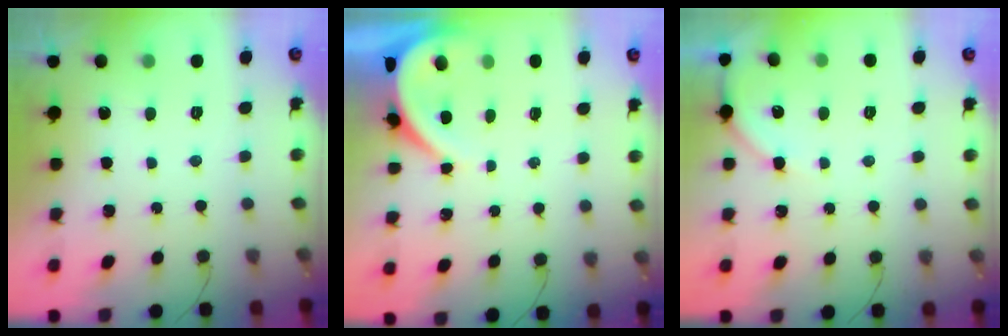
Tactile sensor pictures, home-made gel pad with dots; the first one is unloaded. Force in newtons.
{"total": 3.9, "press": 3.8, "slide": 0.5}
{"total": 4.8, "press": 4.7, "slide": 0.7}